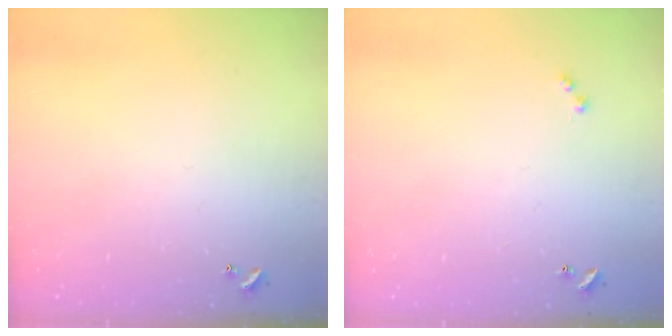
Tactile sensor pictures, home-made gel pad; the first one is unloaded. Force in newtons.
{"total": 0.0}